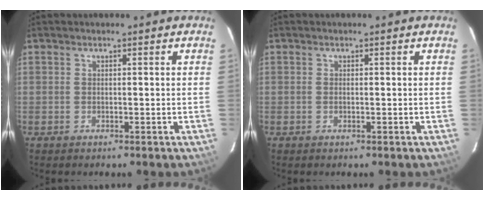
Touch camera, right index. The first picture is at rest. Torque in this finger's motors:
{"motor_torque": [0.11, 0.02, -0.03, 0.01]}